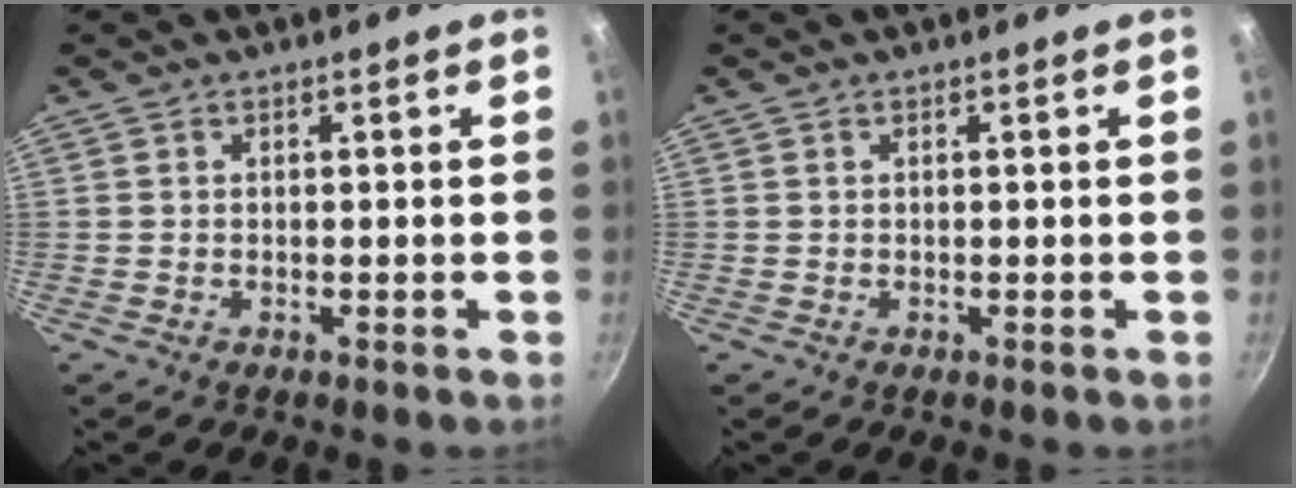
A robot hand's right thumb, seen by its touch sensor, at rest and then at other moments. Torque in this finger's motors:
{"motor_torque": [0.00, 0.00, 0.02, 0.00, 0.00]}